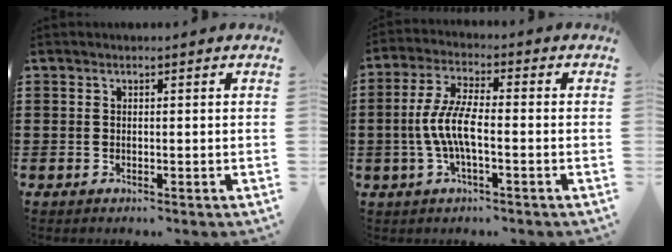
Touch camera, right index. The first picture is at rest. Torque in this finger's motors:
{"motor_torque": [1.16, 0.56, 0.93, 0.21]}